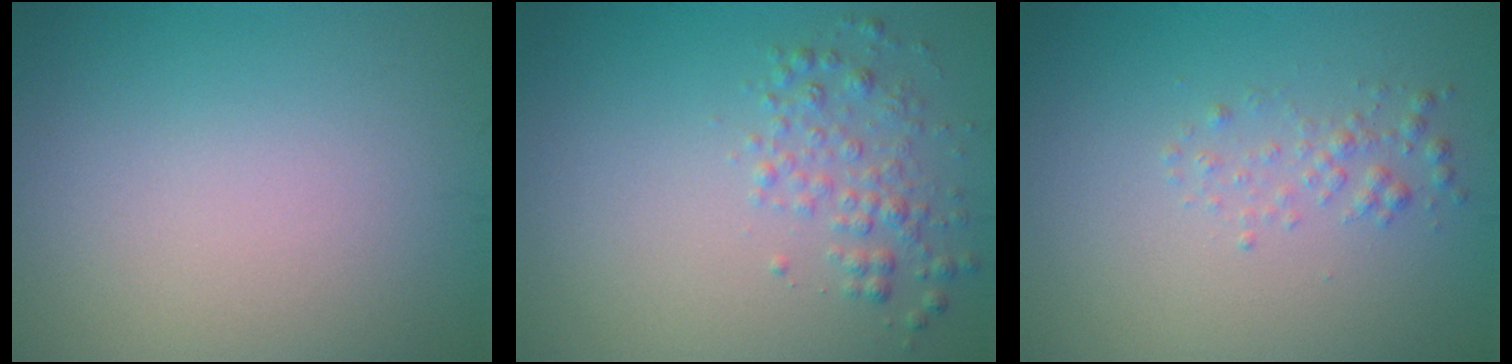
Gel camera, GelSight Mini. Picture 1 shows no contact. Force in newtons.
{"total": 2.2, "press": 2.2, "slide": 0.1}
{"total": 1.3, "press": 1.3, "slide": 0.0}